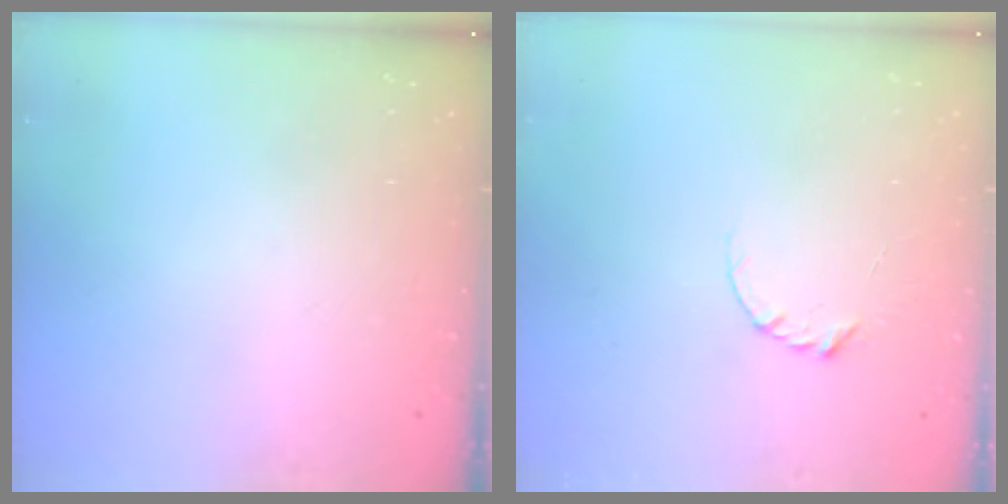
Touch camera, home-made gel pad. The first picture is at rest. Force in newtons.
{"total": 3.2, "press": 3.2, "slide": 0.3}